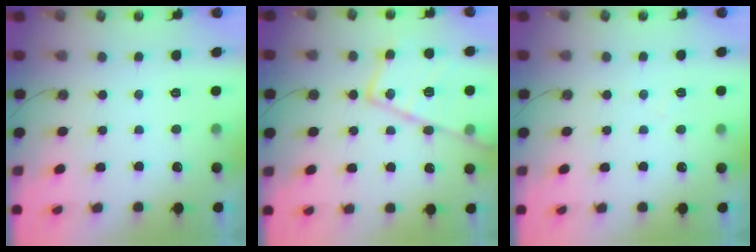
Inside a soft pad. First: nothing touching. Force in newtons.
{"total": 22.4, "press": 22.3, "slide": 2.3}
{"total": 3.7, "press": 3.7, "slide": 0.5}